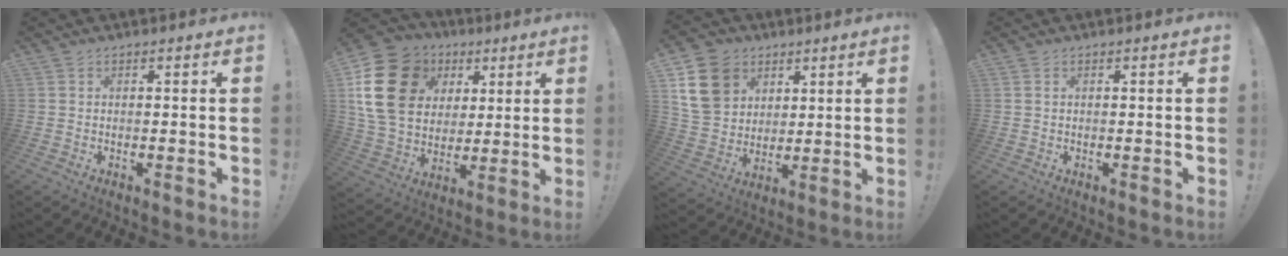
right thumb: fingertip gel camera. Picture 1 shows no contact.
{"total": 21.3, "force": [6.2, 16.2, 12.3], "torque": [-0.215, -0.017, 0.132]}
{"total": 14.8, "force": [6.2, 11.9, 6.4], "torque": [-0.095, -0.018, 0.130]}
{"total": 0.7, "force": [0.4, 0.4, 0.5], "torque": [-0.018, 0.005, 0.009]}